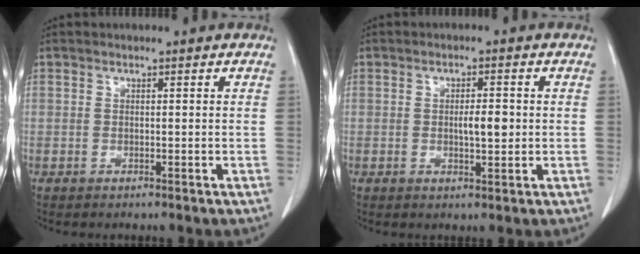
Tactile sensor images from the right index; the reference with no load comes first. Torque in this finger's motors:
{"motor_torque": [0.36, -0.16, 0.23, 0.07]}